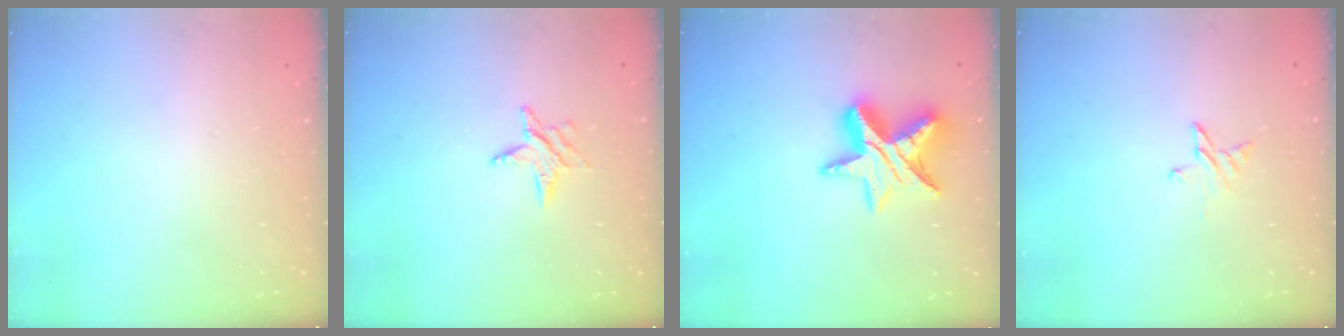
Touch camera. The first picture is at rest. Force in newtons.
{"total": 4.7, "press": 4.7, "slide": 0.5}
{"total": 12.1, "press": 12.1, "slide": 1.0}
{"total": 3.7, "press": 3.6, "slide": 0.4}